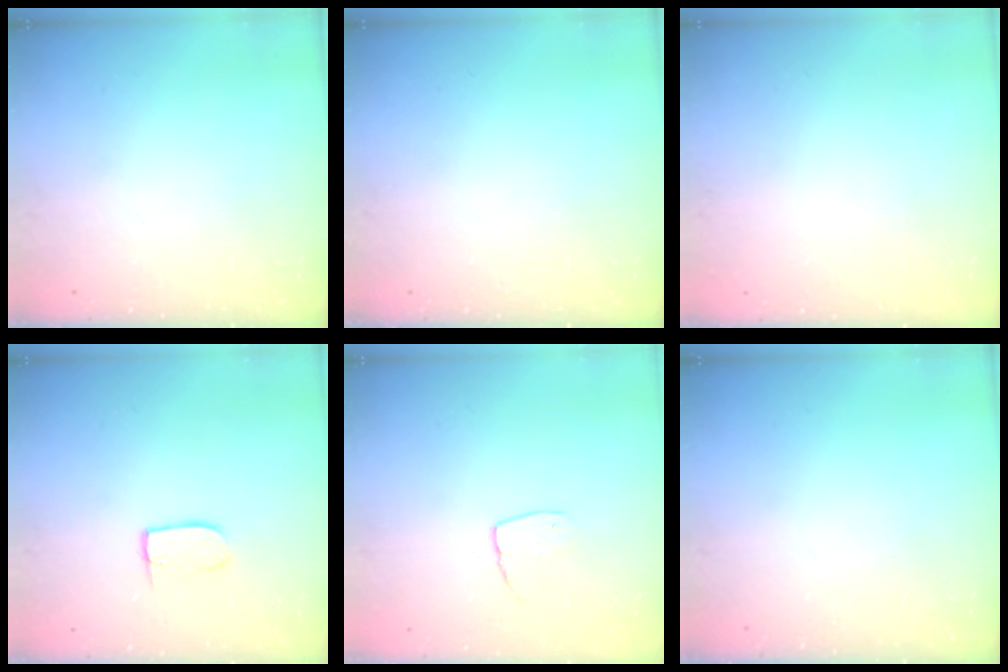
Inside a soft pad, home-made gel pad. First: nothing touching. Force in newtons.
{"total": 0.0}
{"total": 0.0}
{"total": 7.0, "press": 7.0, "slide": 0.3}
{"total": 6.0, "press": 6.0, "slide": 0.3}
{"total": 0.0}